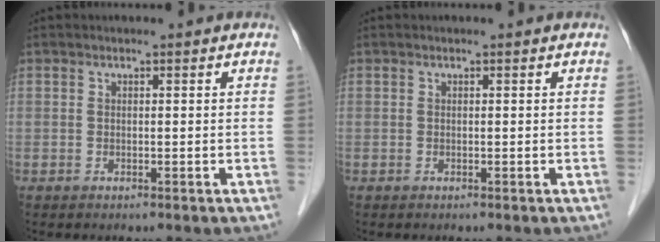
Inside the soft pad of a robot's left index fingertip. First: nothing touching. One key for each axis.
{"total": 0.0}